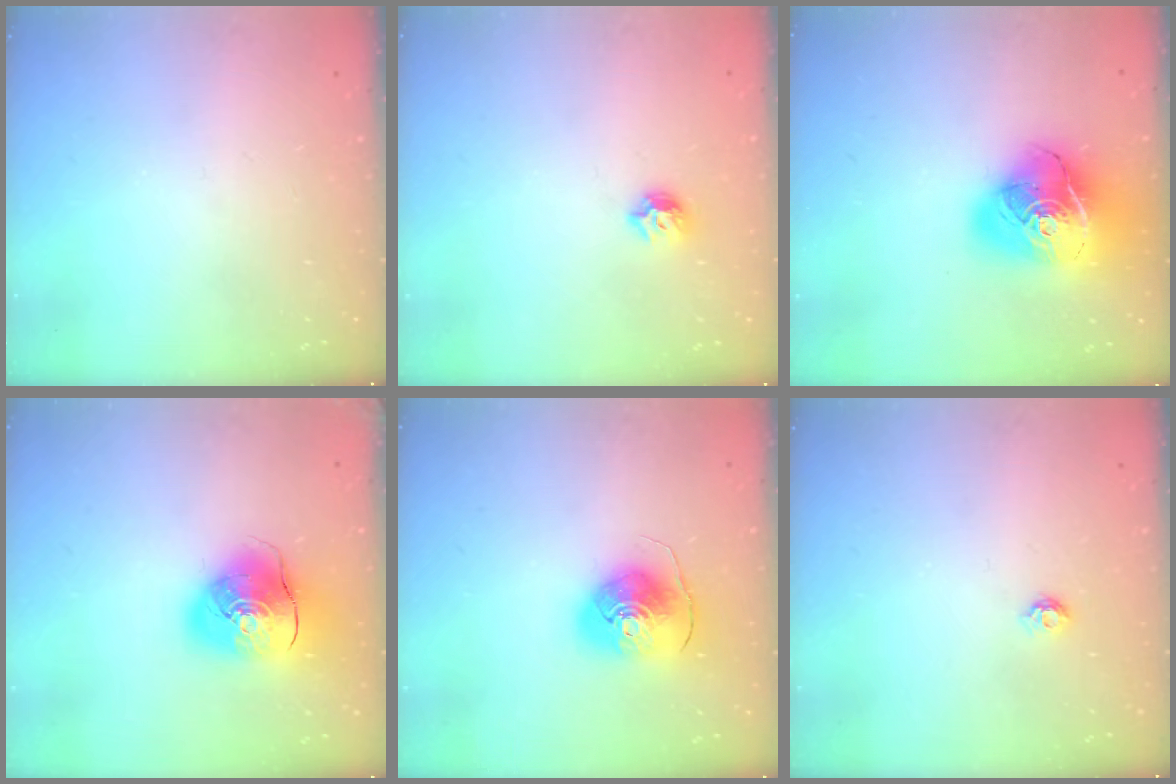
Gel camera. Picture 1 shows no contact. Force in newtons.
{"total": 5.6, "press": 5.5, "slide": 0.9}
{"total": 22.2, "press": 22.0, "slide": 2.8}
{"total": 12.5, "press": 12.3, "slide": 2.1}
{"total": 10.2, "press": 10.1, "slide": 1.5}
{"total": 3.9, "press": 3.9, "slide": 0.5}